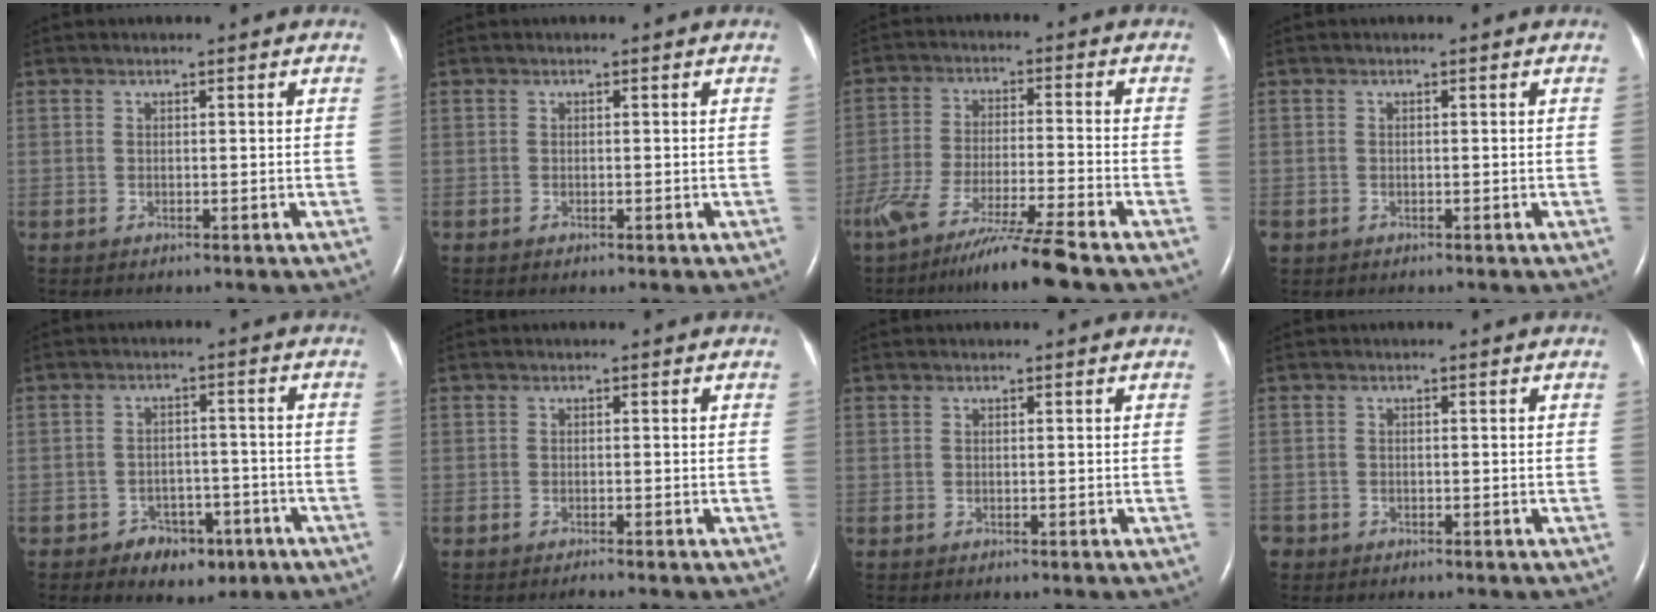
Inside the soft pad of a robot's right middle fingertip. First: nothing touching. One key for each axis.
{"total": 0.0}
{"total": 11.7, "fx": -8.9, "fy": -1.1, "fz": 7.5, "tx": -0.134, "ty": -0.041, "tz": -0.156}
{"total": 0.9, "fx": -0.5, "fy": 0.7, "fz": 0.3, "tx": -0.010, "ty": 0.002, "tz": -0.005}
{"total": 6.1, "fx": -3.5, "fy": 4.1, "fz": 2.8, "tx": -0.040, "ty": 0.014, "tz": -0.044}
{"total": 0.9, "fx": -0.8, "fy": -0.2, "fz": 0.4, "tx": -0.009, "ty": -0.001, "tz": -0.012}
{"total": 0.0}
{"total": 1.8, "fx": -1.3, "fy": 1.2, "fz": 0.3, "tx": -0.011, "ty": 0.000, "tz": -0.025}